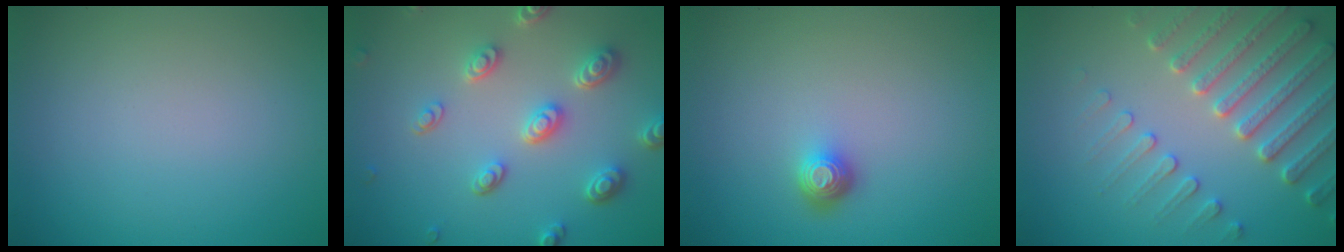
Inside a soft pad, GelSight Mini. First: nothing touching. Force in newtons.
{"total": 4.6, "press": 3.8, "slide": 2.7}
{"total": 1.7, "press": 1.3, "slide": 1.1}
{"total": 4.8, "press": 4.5, "slide": 1.7}